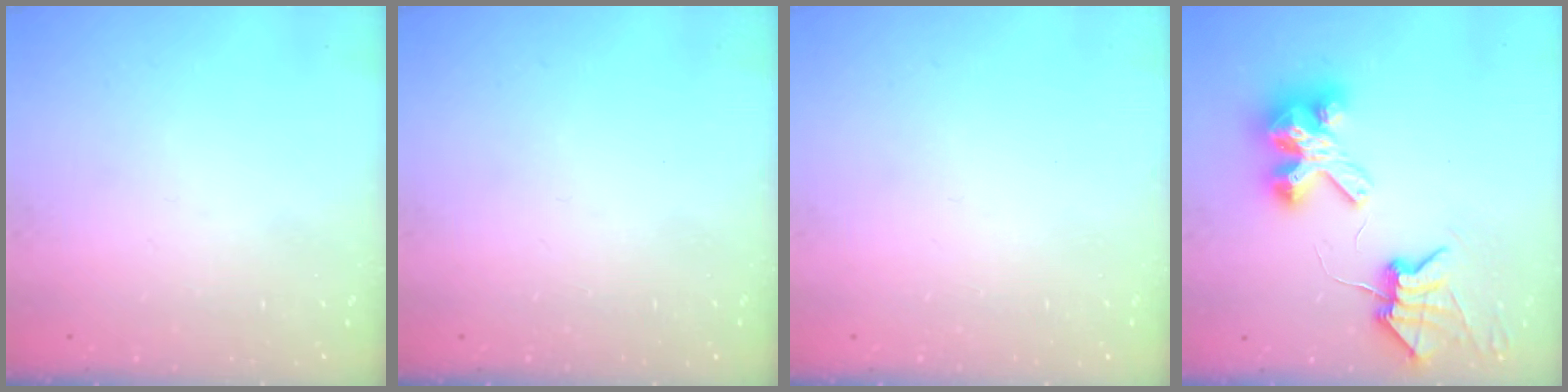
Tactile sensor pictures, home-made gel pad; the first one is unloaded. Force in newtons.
{"total": 0.0}
{"total": 0.0}
{"total": 8.9, "press": 8.9, "slide": 0.8}